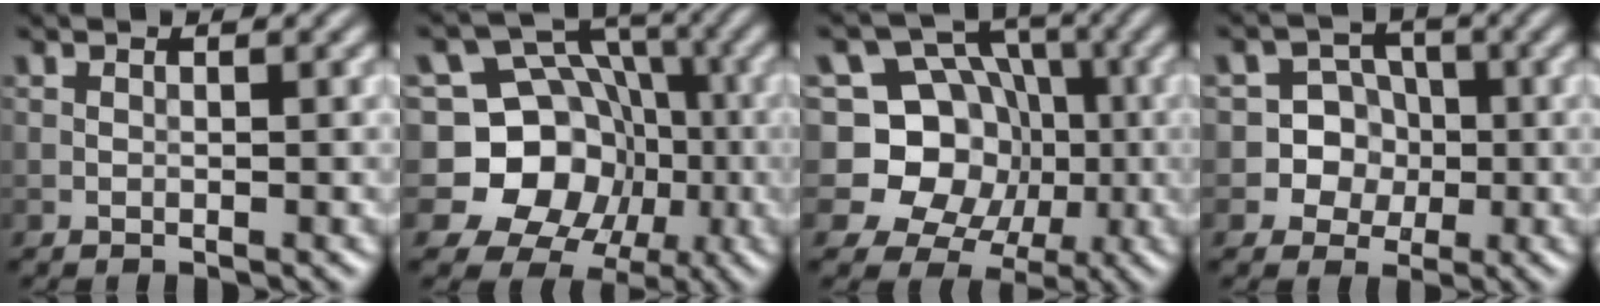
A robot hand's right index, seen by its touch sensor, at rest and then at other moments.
{"total": 11.7, "force": [-1.7, 10.8, 4.3], "torque": [-0.079, 0.025, -0.060]}
{"total": 11.6, "force": [0.2, 10.7, 4.6], "torque": [-0.097, 0.053, -0.033]}
{"total": 5.8, "force": [-1.2, 5.6, 1.1], "torque": [0.000, 0.022, -0.043]}